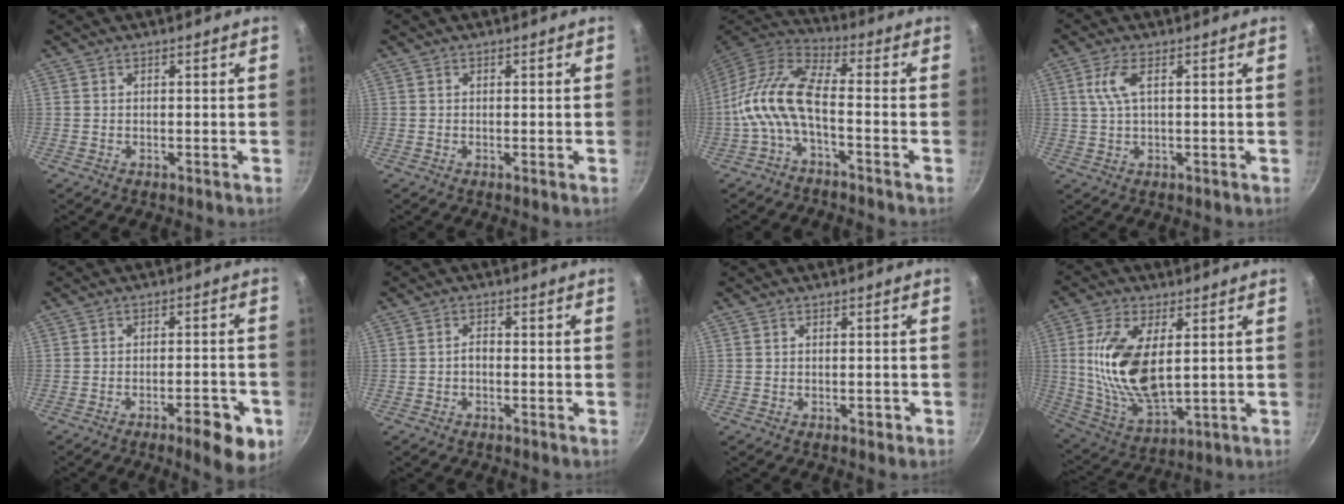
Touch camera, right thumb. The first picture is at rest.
{"total": 0.0}
{"total": 11.6, "force": [-3.2, 4.2, 10.4], "torque": [-0.225, 0.058, -0.073]}
{"total": 4.4, "force": [1.3, 1.5, 3.9], "torque": [-0.104, 0.009, 0.029]}
{"total": 9.2, "force": [-4.5, 2.7, 7.5], "torque": [-0.092, 0.019, -0.058]}
{"total": 1.6, "force": [-0.6, 1.0, 1.1], "torque": [-0.012, 0.008, -0.012]}
{"total": 1.1, "force": [-0.5, 0.6, 0.7], "torque": [-0.004, 0.001, -0.007]}
{"total": 16.4, "force": [2.4, 7.9, 14.2], "torque": [-0.280, -0.018, 0.060]}